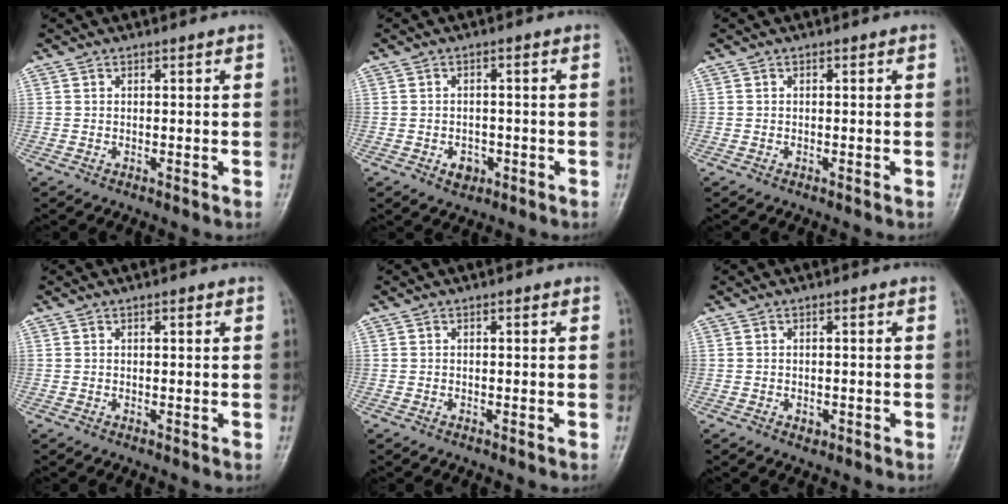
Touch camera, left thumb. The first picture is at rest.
{"total": 3.2, "force": [-1.4, 2.5, 1.6], "torque": [-0.010, 0.008, -0.017]}
{"total": 0.0}
{"total": 0.8, "force": [0.3, 0.3, 0.6], "torque": [-0.009, 0.001, 0.004]}
{"total": 0.0}
{"total": 1.7, "force": [-0.6, 1.2, 1.0], "torque": [-0.005, 0.001, -0.007]}